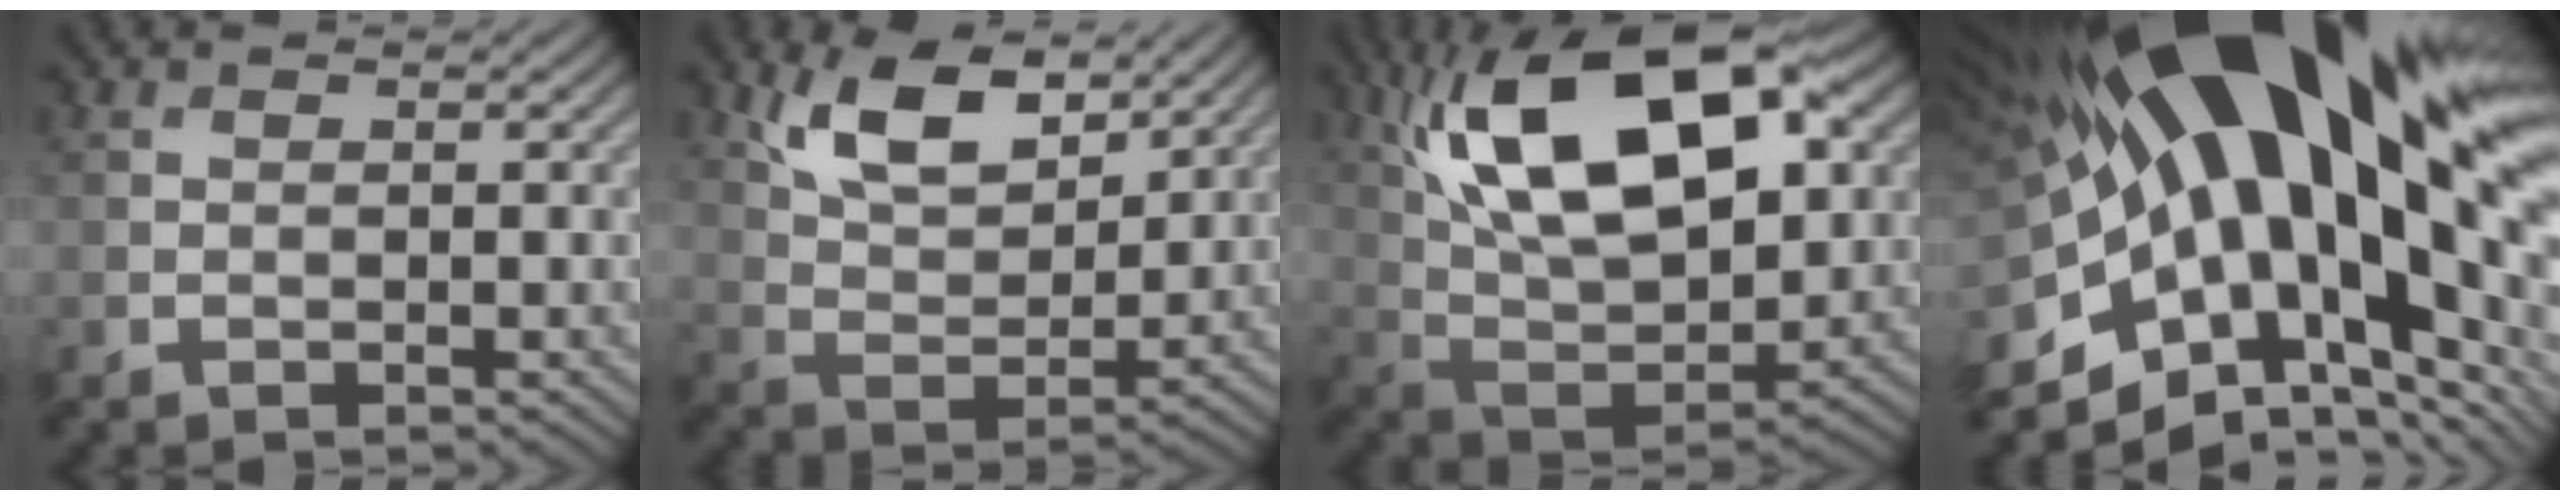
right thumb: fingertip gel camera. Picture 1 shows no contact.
{"total": 9.2, "force": [5.3, 4.3, 6.1], "torque": [-0.127, -0.003, 0.103]}
{"total": 19.7, "force": [7.8, 9.4, 15.5], "torque": [-0.305, 0.030, 0.125]}
{"total": 22.8, "force": [3.4, 10.1, 20.1], "torque": [-0.352, -0.044, 0.064]}